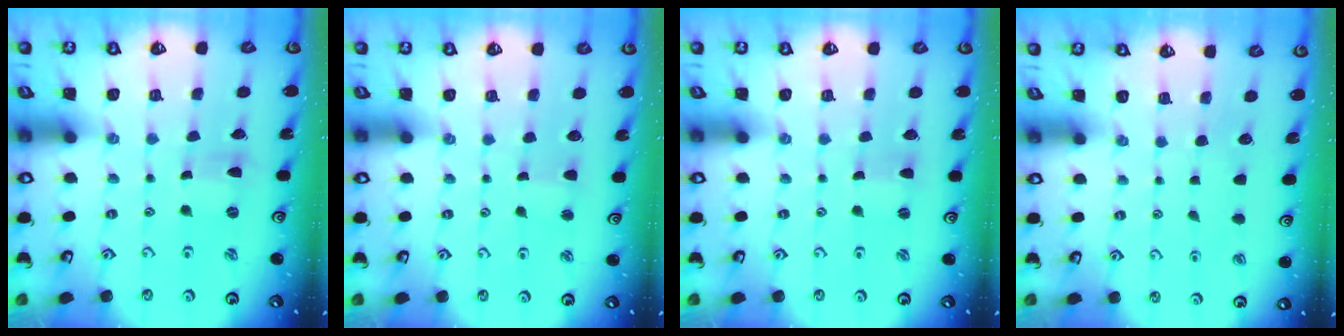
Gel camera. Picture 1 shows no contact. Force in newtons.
{"total": 1.3, "press": 1.2, "slide": 0.1}
{"total": 0.6, "press": 0.6, "slide": 0.0}
{"total": 0.0}